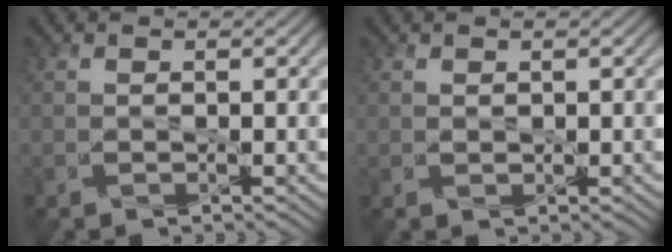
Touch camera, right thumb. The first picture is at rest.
{"total": 0.5, "force": [0.4, 0.3, 0.0], "torque": [-0.002, -0.001, 0.008]}